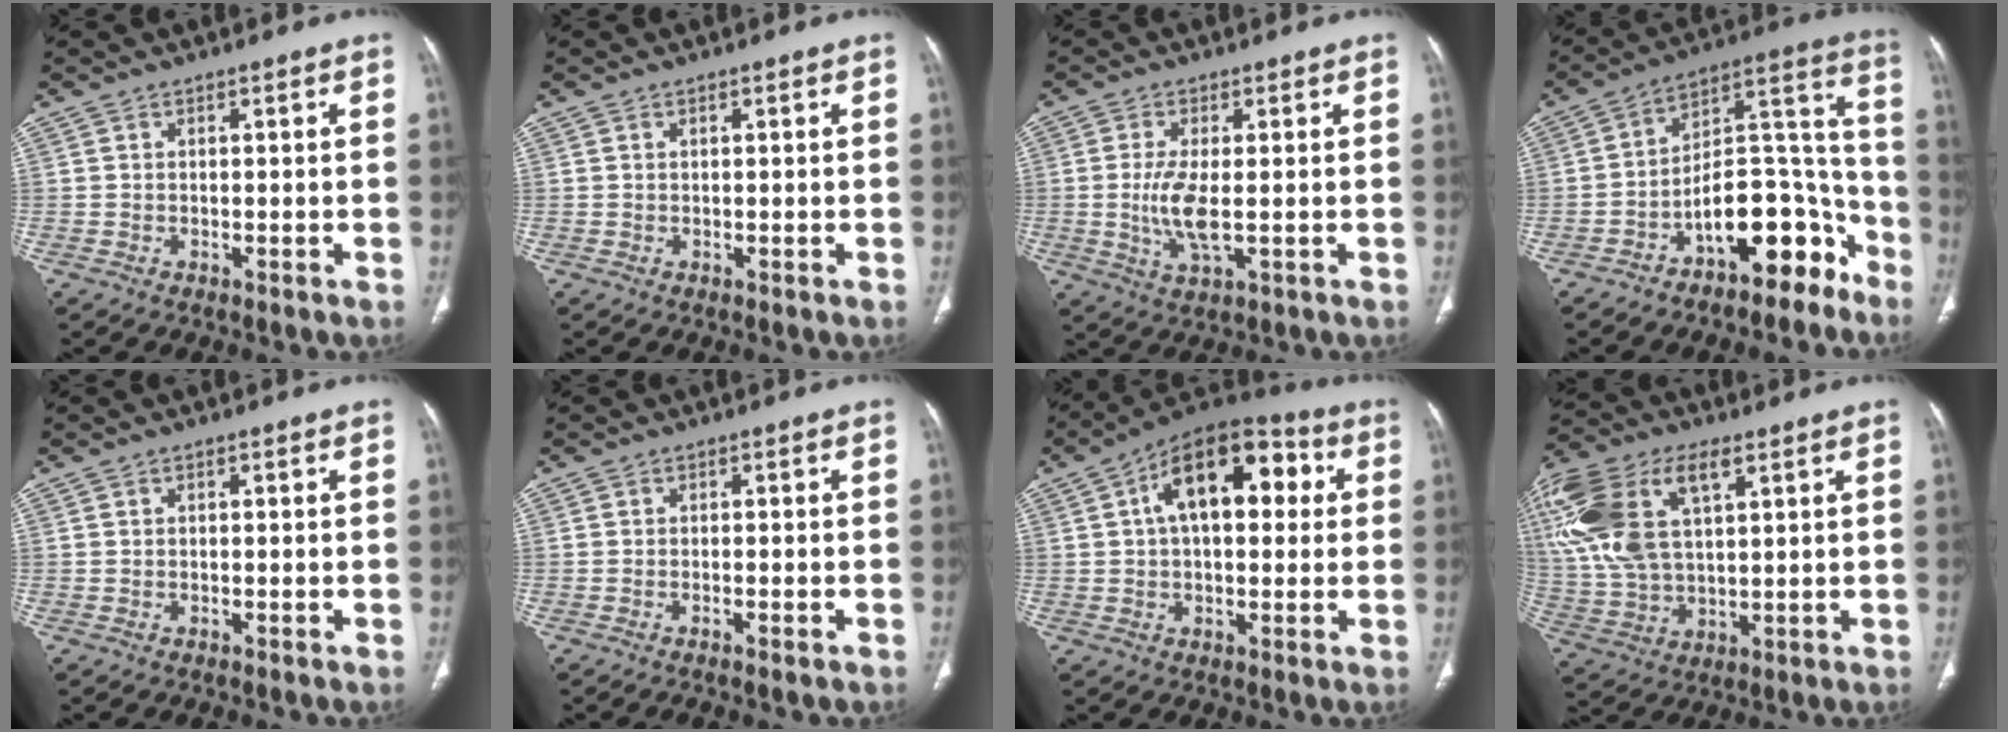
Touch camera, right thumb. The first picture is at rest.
{"total": 0.0}
{"total": 6.7, "force": [-0.4, 2.2, 6.3], "torque": [-0.142, -0.011, -0.006]}
{"total": 16.2, "force": [-9.7, 7.5, 10.6], "torque": [-0.112, 0.124, -0.156]}
{"total": 0.0}
{"total": 1.5, "force": [-0.9, 0.2, 1.1], "torque": [-0.024, 0.000, -0.011]}
{"total": 17.3, "force": [4.2, 9.5, 13.9], "torque": [-0.181, 0.031, 0.055]}
{"total": 21.3, "force": [7.7, 11.3, 16.4], "torque": [-0.375, 0.009, 0.147]}